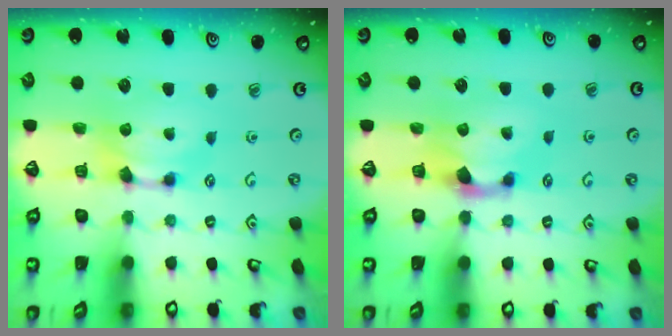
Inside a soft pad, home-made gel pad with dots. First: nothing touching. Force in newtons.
{"total": 1.2, "press": 0.1, "slide": 1.2}